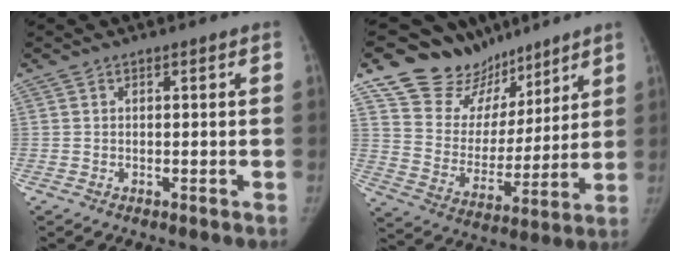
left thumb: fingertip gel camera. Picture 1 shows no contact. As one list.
[{"total": 17.1, "force": [13.5, 9.9, 3.4], "torque": [-0.006, -0.088, 0.234]}]